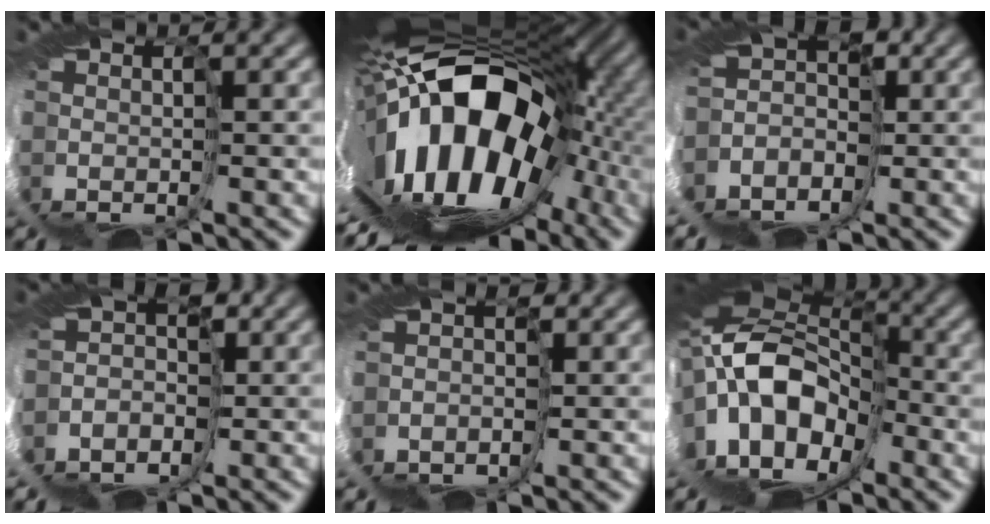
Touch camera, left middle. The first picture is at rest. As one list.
[{"total": 16.0, "force": [1.4, 7.5, 14.0], "torque": [-0.219, 0.002, -0.003]}, {"total": 1.4, "force": [-1.1, 0.6, 0.4], "torque": [0.008, 0.000, -0.006]}, {"total": 2.0, "force": [-2.0, 0.6, 0.0], "torque": [0.022, -0.008, -0.021]}, {"total": 1.4, "force": [-1.1, 0.9, -0.2], "torque": [0.020, -0.004, -0.018]}, {"total": 10.4, "force": [0.6, 6.6, 8.0], "torque": [-0.144, 0.003, 0.014]}]